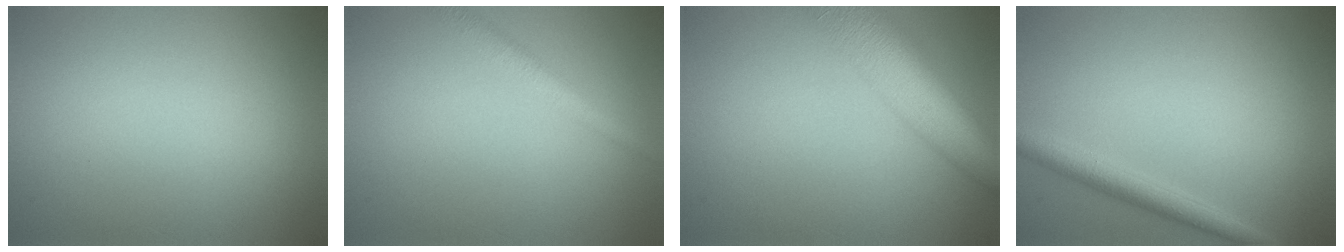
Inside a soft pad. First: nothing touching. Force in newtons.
{"total": 2.4, "press": 2.4, "slide": 0.1}
{"total": 10.1, "press": 10.1, "slide": 0.4}
{"total": 2.7, "press": 2.7, "slide": 0.2}